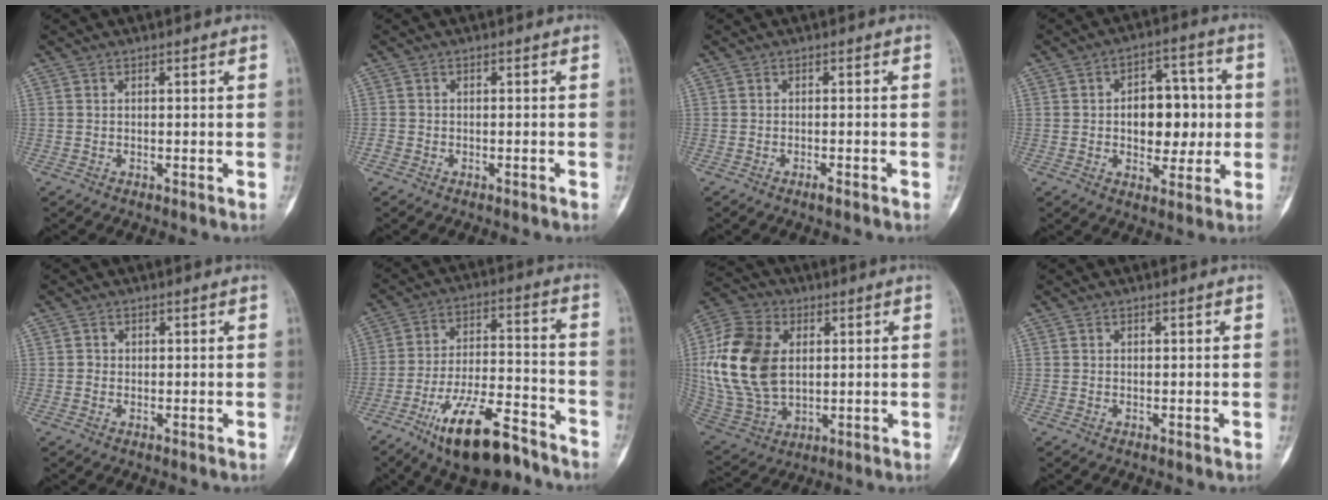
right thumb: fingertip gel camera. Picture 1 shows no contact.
{"total": 1.3, "force": [-0.9, 0.8, 0.3], "torque": [-0.005, 0.007, -0.017]}
{"total": 1.3, "force": [-0.9, 0.1, 0.9], "torque": [-0.020, 0.000, -0.016]}
{"total": 12.1, "force": [0.1, 7.7, 9.4], "torque": [-0.081, 0.018, 0.005]}
{"total": 1.2, "force": [0.1, 1.2, 0.2], "torque": [0.002, 0.003, 0.001]}
{"total": 17.4, "force": [-11.2, 6.2, 11.8], "torque": [-0.195, 0.074, -0.186]}
{"total": 20.0, "force": [2.7, 13.5, 14.5], "torque": [-0.292, -0.006, 0.059]}
{"total": 0.0}